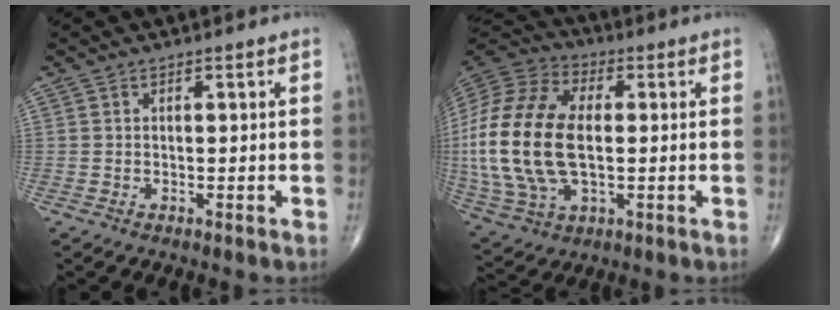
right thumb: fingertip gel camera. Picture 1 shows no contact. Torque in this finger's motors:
{"motor_torque": [0.95, 4.06, 2.58, 0.19, 0.83]}